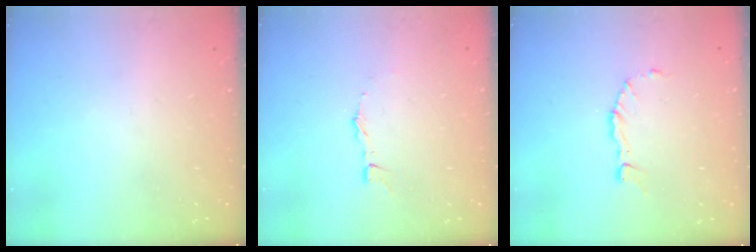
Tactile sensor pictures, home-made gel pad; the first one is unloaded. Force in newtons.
{"total": 2.6, "press": 2.6, "slide": 0.2}
{"total": 3.7, "press": 3.7, "slide": 0.1}